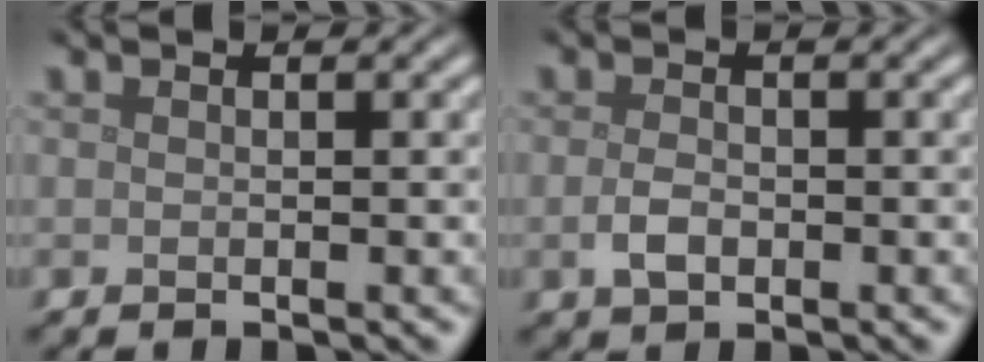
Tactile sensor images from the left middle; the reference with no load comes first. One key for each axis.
{"total": 1.9, "fx": -0.6, "fy": 1.2, "fz": 1.4, "tx": -0.032, "ty": -0.001, "tz": -0.011}